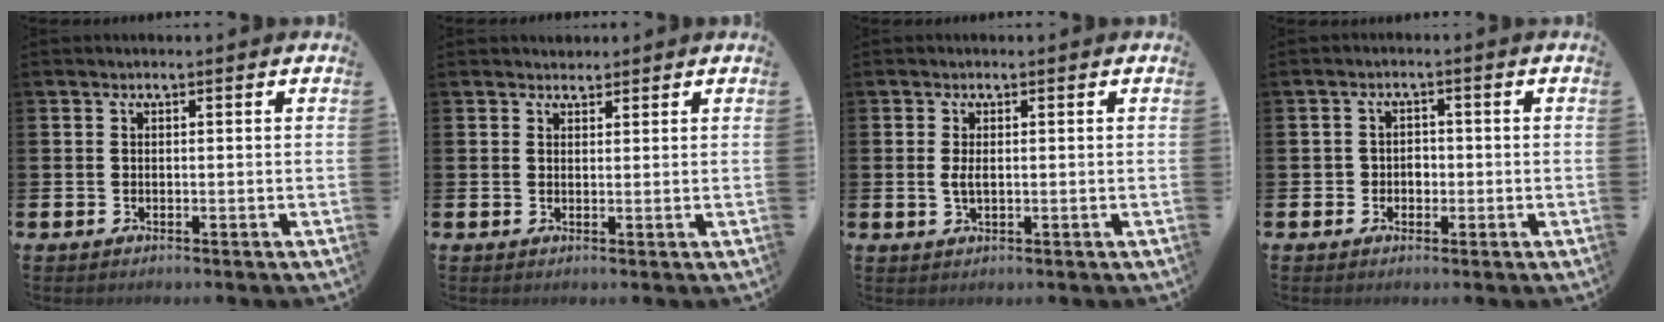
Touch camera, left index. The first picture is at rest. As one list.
[{"total": 1.9, "force": [1.8, 0.7, -0.2], "torque": [0.011, -0.005, 0.031]}, {"total": 1.5, "force": [0.2, 0.6, 1.3], "torque": [-0.024, 0.002, 0.002]}, {"total": 1.8, "force": [-0.4, 1.7, 0.5], "torque": [-0.003, 0.001, -0.013]}]